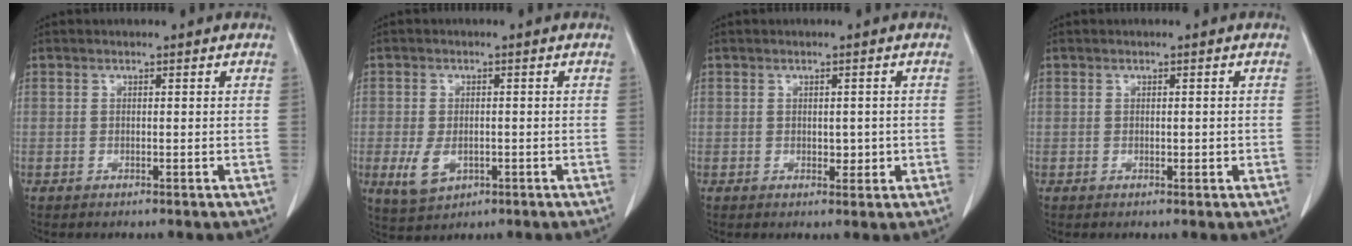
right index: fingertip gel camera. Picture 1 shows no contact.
{"total": 4.8, "force": [-1.4, 3.2, 3.3], "torque": [-0.069, -0.006, -0.014]}
{"total": 2.0, "force": [-0.1, 1.3, 1.5], "torque": [-0.017, 0.001, 0.004]}
{"total": 0.9, "force": [-0.1, 0.5, 0.7], "torque": [-0.008, 0.000, 0.002]}